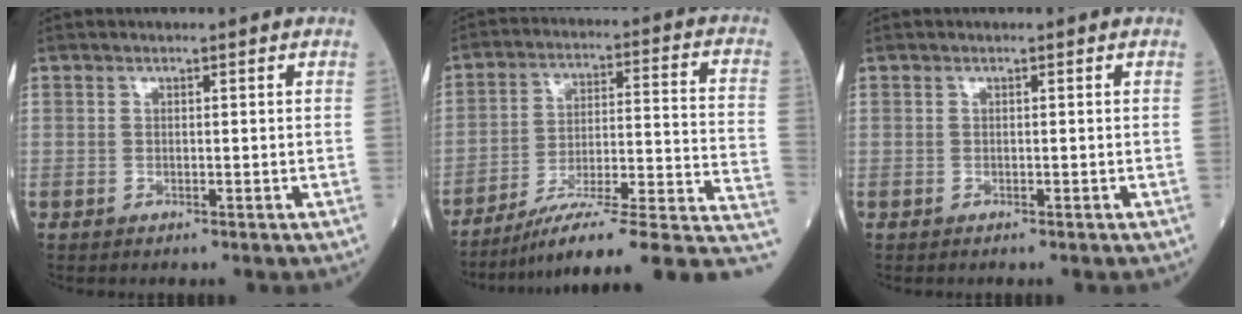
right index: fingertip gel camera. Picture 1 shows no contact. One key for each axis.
{"total": 20.1, "fx": -14.8, "fy": 1.6, "fz": 13.6, "tx": -0.129, "ty": 0.035, "tz": -0.222}
{"total": 0.0}